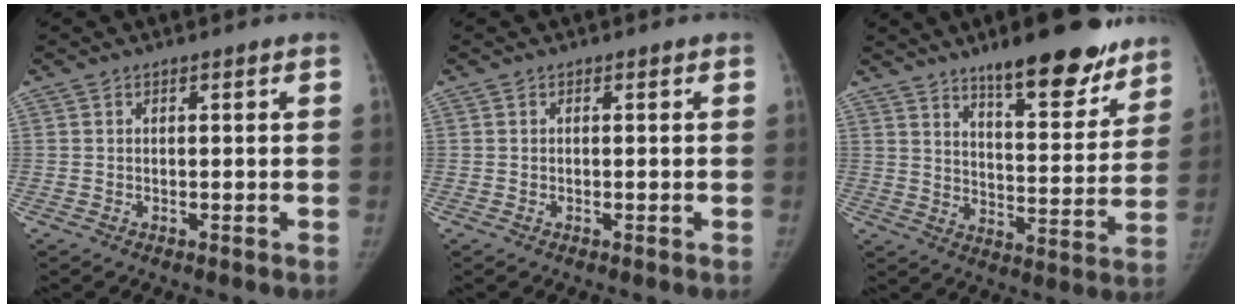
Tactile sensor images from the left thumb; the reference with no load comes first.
{"total": 0.0}
{"total": 17.8, "force": [12.8, 5.3, 11.1], "torque": [-0.108, -0.081, 0.191]}